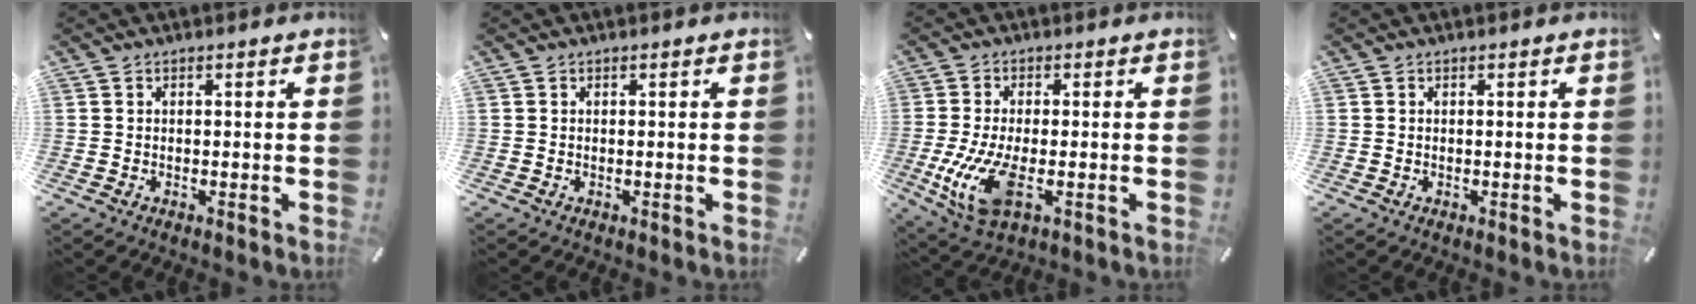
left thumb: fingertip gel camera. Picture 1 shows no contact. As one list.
[{"total": 0.0}, {"total": 11.3, "force": [-2.0, 4.8, 10.0], "torque": [-0.224, -0.021, -0.033]}, {"total": 0.0}]